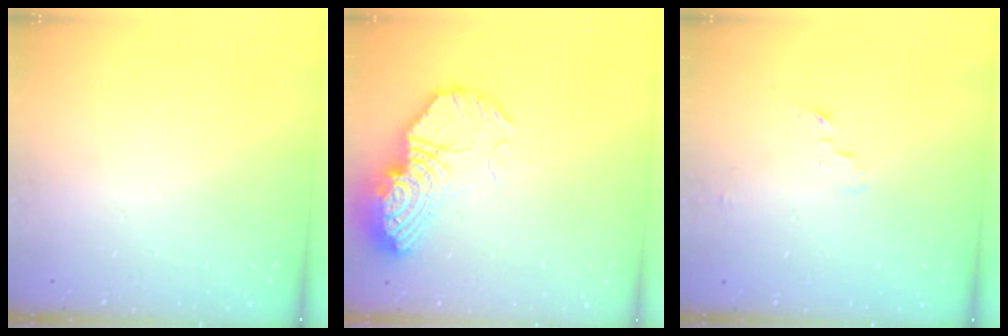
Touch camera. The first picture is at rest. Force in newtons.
{"total": 16.6, "press": 16.4, "slide": 2.6}
{"total": 3.9, "press": 3.9, "slide": 0.4}